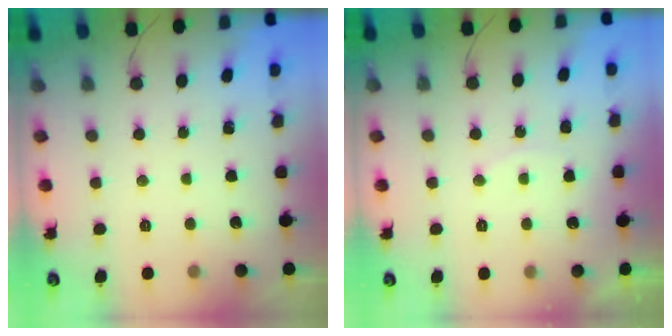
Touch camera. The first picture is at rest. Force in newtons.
{"total": 4.2, "press": 4.2, "slide": 0.3}